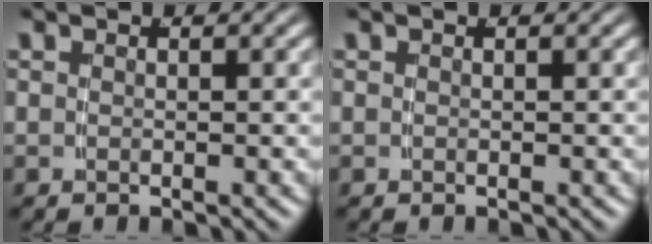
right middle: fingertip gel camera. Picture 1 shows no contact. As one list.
[{"total": 0.0}]